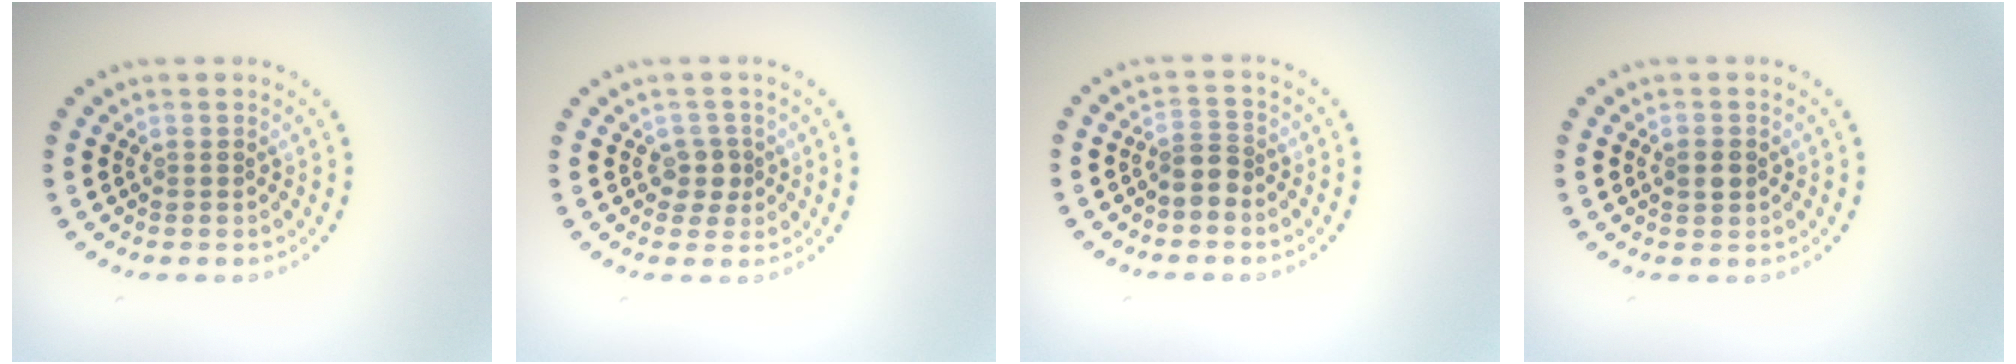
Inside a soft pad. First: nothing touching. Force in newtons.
{"total": 1.7, "press": 1.4, "slide": 1.1}
{"total": 1.8, "press": 1.4, "slide": 1.2}
{"total": 1.7, "press": 1.7, "slide": 0.1}